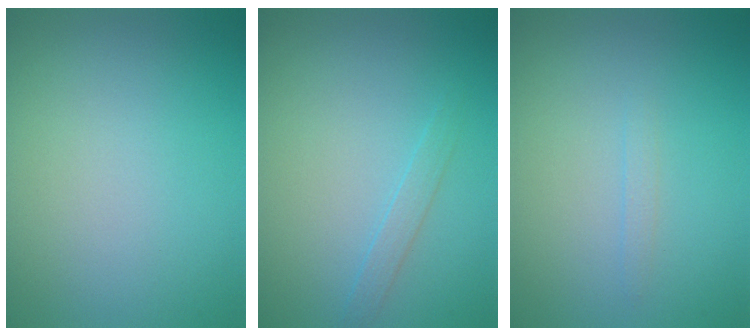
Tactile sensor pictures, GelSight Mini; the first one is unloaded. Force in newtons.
{"total": 1.1, "press": 1.1, "slide": 0.1}
{"total": 0.6, "press": 0.6, "slide": 0.1}